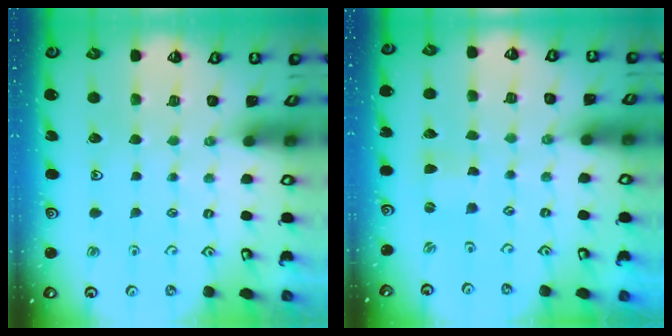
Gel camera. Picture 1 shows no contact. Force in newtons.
{"total": 0.9, "press": 0.9, "slide": 0.1}